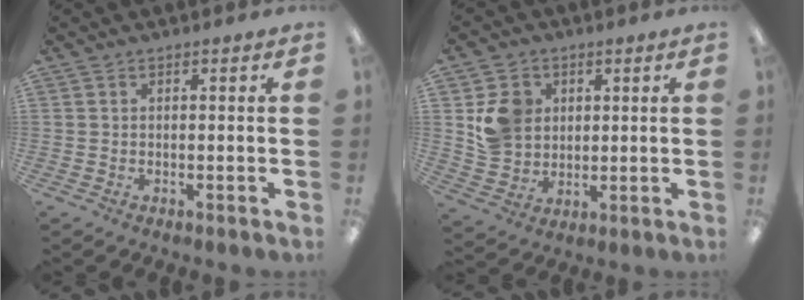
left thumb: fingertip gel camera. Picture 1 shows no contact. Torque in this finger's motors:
{"motor_torque": [-0.02, 0.22, -0.02, 0.02, 0.05]}